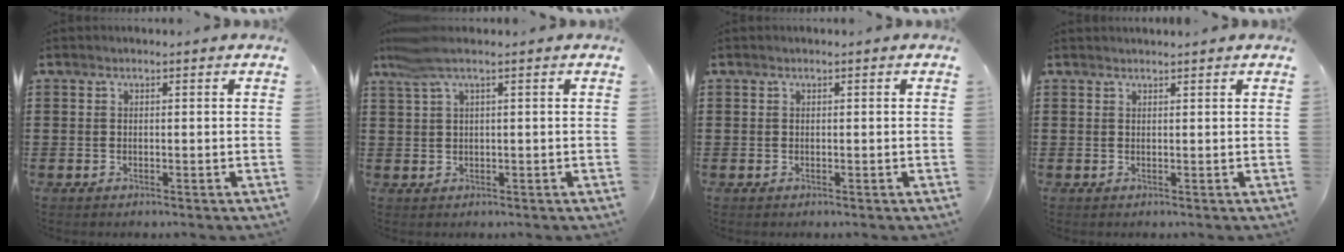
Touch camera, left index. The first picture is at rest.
{"total": 3.5, "force": [1.8, 0.3, 3.0], "torque": [-0.070, -0.002, 0.030]}
{"total": 0.0}
{"total": 0.9, "force": [0.9, 0.3, -0.1], "torque": [0.000, 0.000, 0.018]}